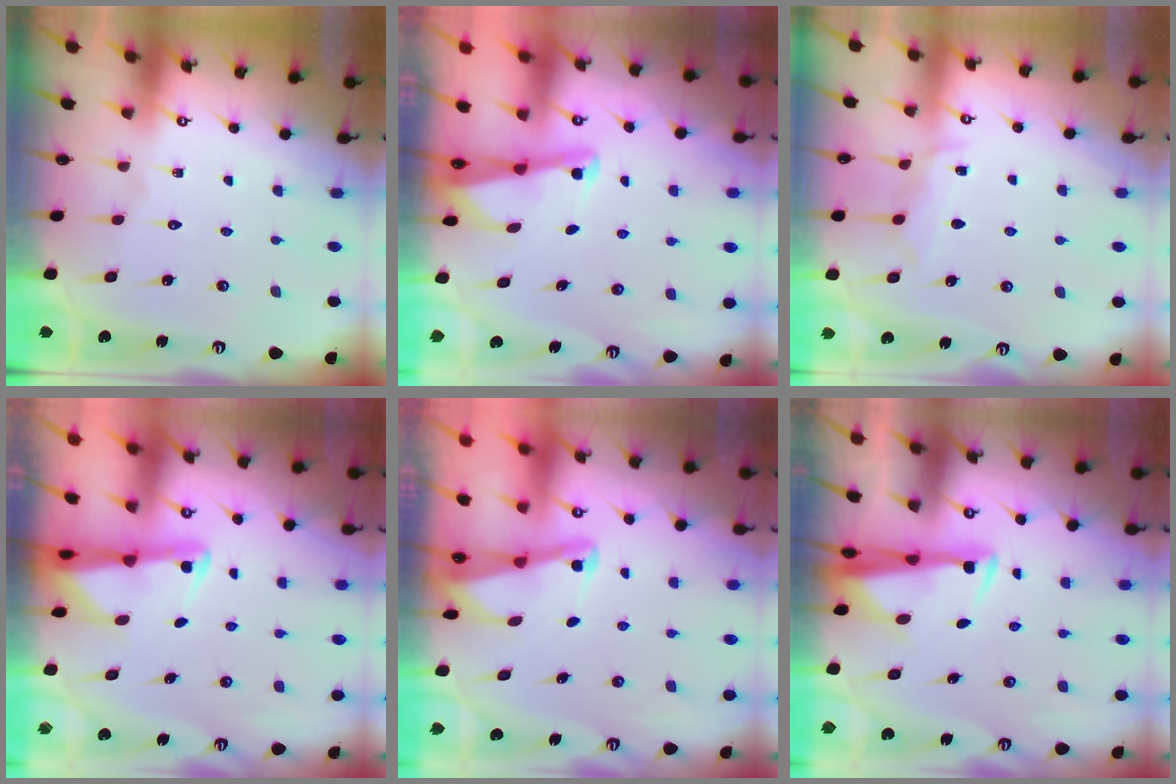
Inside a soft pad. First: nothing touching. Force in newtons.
{"total": 2.0, "press": 2.0, "slide": 0.3}
{"total": 6.9, "press": 6.8, "slide": 0.8}
{"total": 2.2, "press": 2.2, "slide": 0.5}
{"total": 2.2, "press": 2.1, "slide": 0.3}
{"total": 3.3, "press": 3.2, "slide": 0.7}